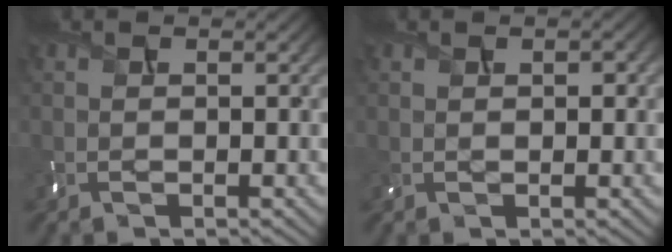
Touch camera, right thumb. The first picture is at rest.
{"total": 1.5, "force": [0.5, 0.9, 1.0], "torque": [-0.019, -0.002, 0.012]}